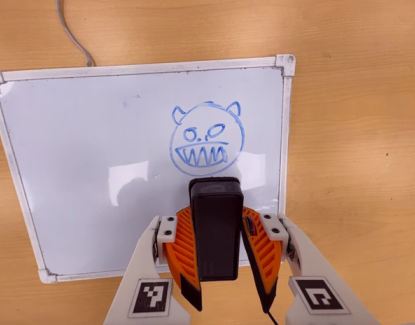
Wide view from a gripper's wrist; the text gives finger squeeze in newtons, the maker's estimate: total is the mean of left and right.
{"total": 8.1, "left": 7.4, "right": 8.8}